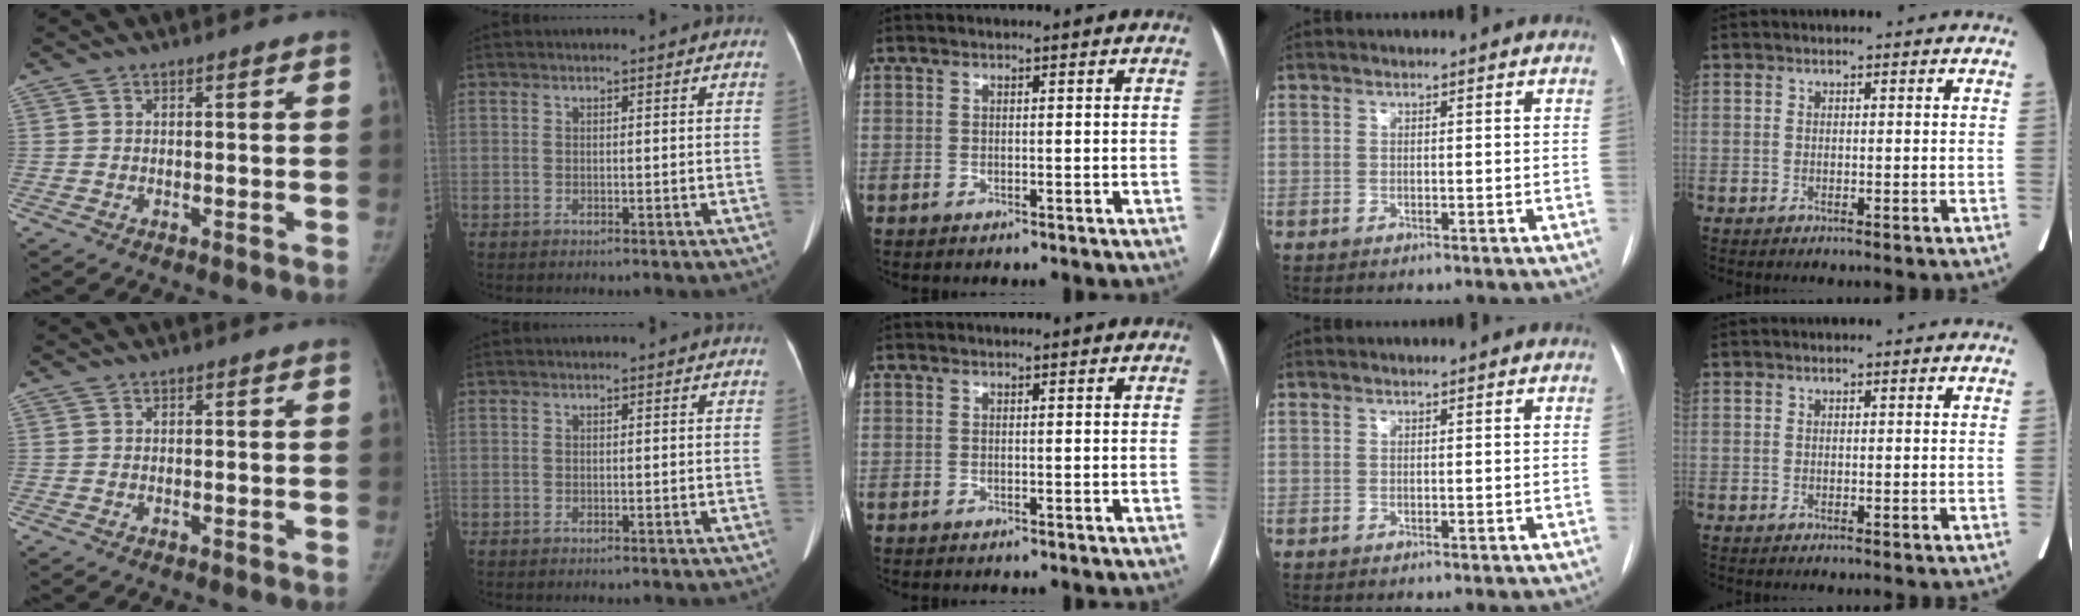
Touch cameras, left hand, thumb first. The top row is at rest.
{}